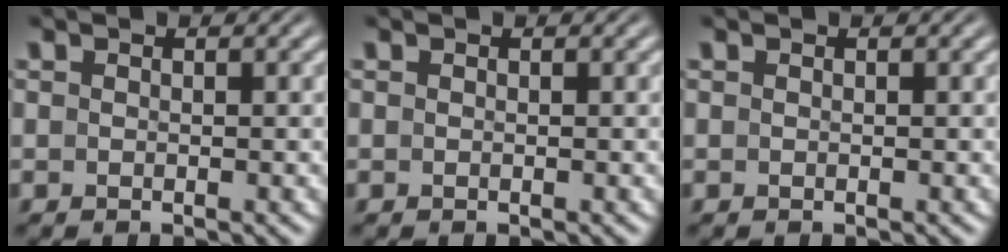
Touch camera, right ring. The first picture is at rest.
{"total": 0.0}
{"total": 0.0}